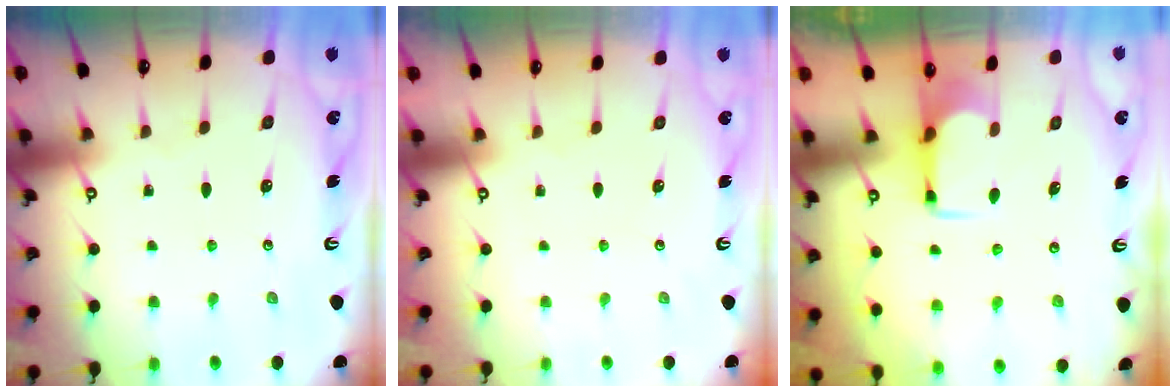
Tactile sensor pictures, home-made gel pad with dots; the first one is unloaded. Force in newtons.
{"total": 1.5, "press": 1.4, "slide": 0.6}
{"total": 3.0, "press": 2.9, "slide": 0.5}